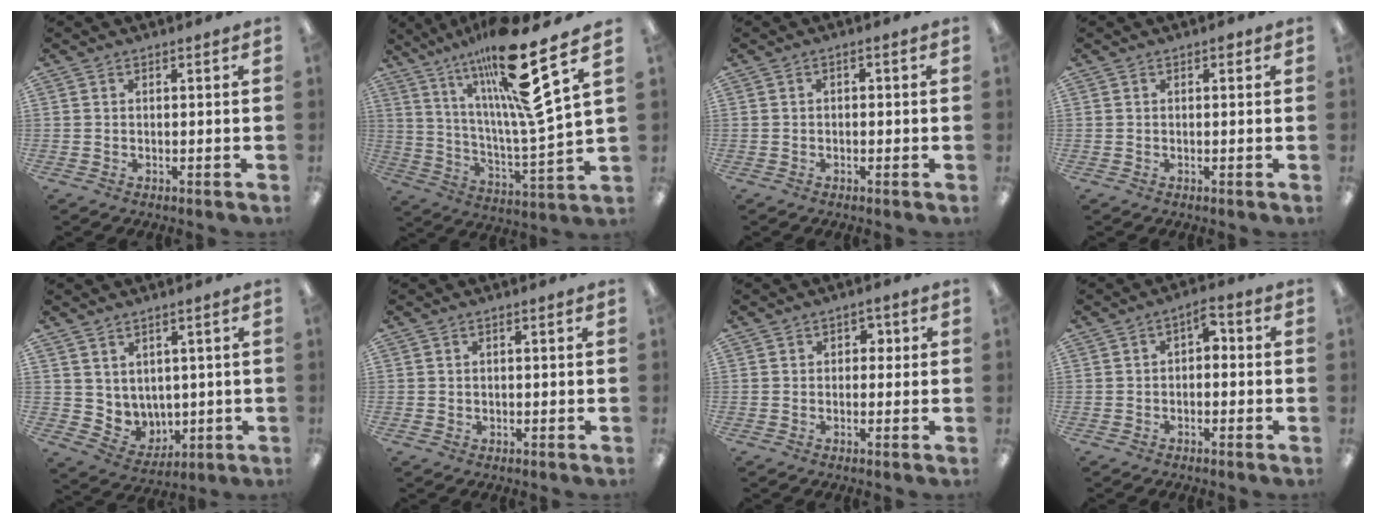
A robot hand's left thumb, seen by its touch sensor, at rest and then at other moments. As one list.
[{"total": 23.6, "force": [15.6, 3.6, 17.4], "torque": [-0.302, -0.088, 0.238]}, {"total": 1.0, "force": [-0.6, 0.7, 0.5], "torque": [-0.010, 0.005, -0.013]}, {"total": 0.7, "force": [0.3, 0.5, 0.5], "torque": [-0.002, 0.000, 0.003]}, {"total": 5.3, "force": [3.7, 3.7, -0.1], "torque": [-0.017, -0.034, 0.078]}, {"total": 0.7, "force": [0.1, 0.7, -0.1], "torque": [0.000, 0.005, -0.001]}, {"total": 2.1, "force": [0.2, 1.8, 1.1], "torque": [-0.014, 0.007, -0.003]}, {"total": 3.3, "force": [-0.3, 2.3, 2.3], "torque": [-0.030, 0.006, -0.012]}]